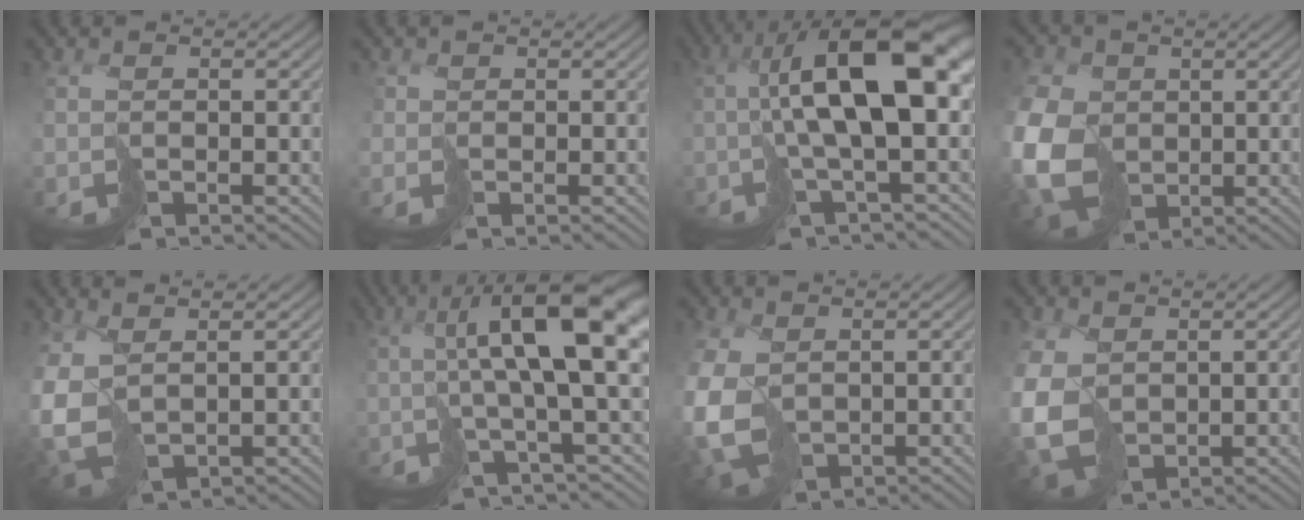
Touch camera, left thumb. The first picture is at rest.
{"total": 1.3, "force": [-0.2, 1.3, -0.1], "torque": [0.004, -0.005, -0.004]}
{"total": 13.7, "force": [0.4, 4.3, 13.0], "torque": [-0.231, 0.013, 0.011]}
{"total": 13.9, "force": [-1.2, 11.0, 8.5], "torque": [-0.237, -0.030, -0.018]}
{"total": 7.0, "force": [-0.2, 4.5, 5.3], "torque": [-0.153, -0.020, 0.004]}
{"total": 14.3, "force": [1.3, 3.6, 13.8], "torque": [-0.206, 0.005, 0.036]}
{"total": 8.2, "force": [-1.0, 6.1, 5.4], "torque": [-0.174, -0.025, -0.010]}
{"total": 8.5, "force": [-0.2, 6.6, 5.4], "torque": [-0.171, -0.021, 0.001]}